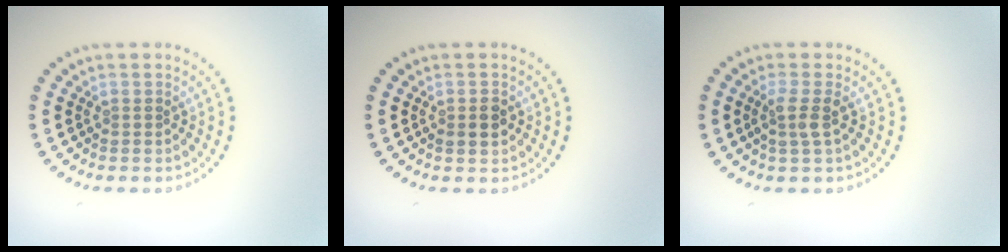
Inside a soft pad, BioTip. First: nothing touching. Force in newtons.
{"total": 1.3, "press": 1.3, "slide": 0.1}
{"total": 1.9, "press": 1.5, "slide": 1.2}